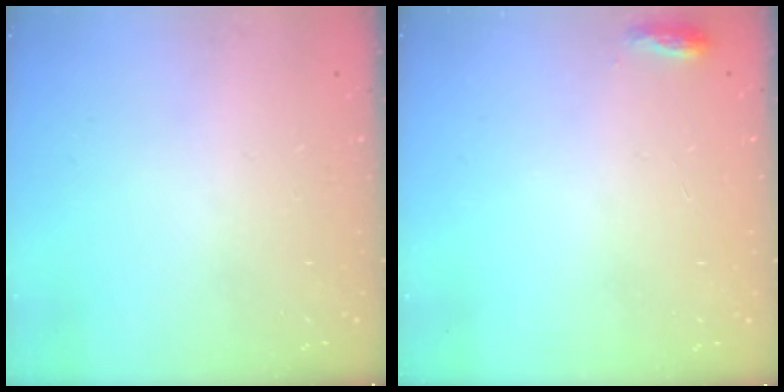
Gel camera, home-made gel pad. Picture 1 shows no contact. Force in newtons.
{"total": 3.7, "press": 3.6, "slide": 1.2}